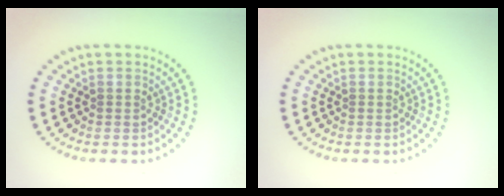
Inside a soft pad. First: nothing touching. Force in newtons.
{"total": 0.0}